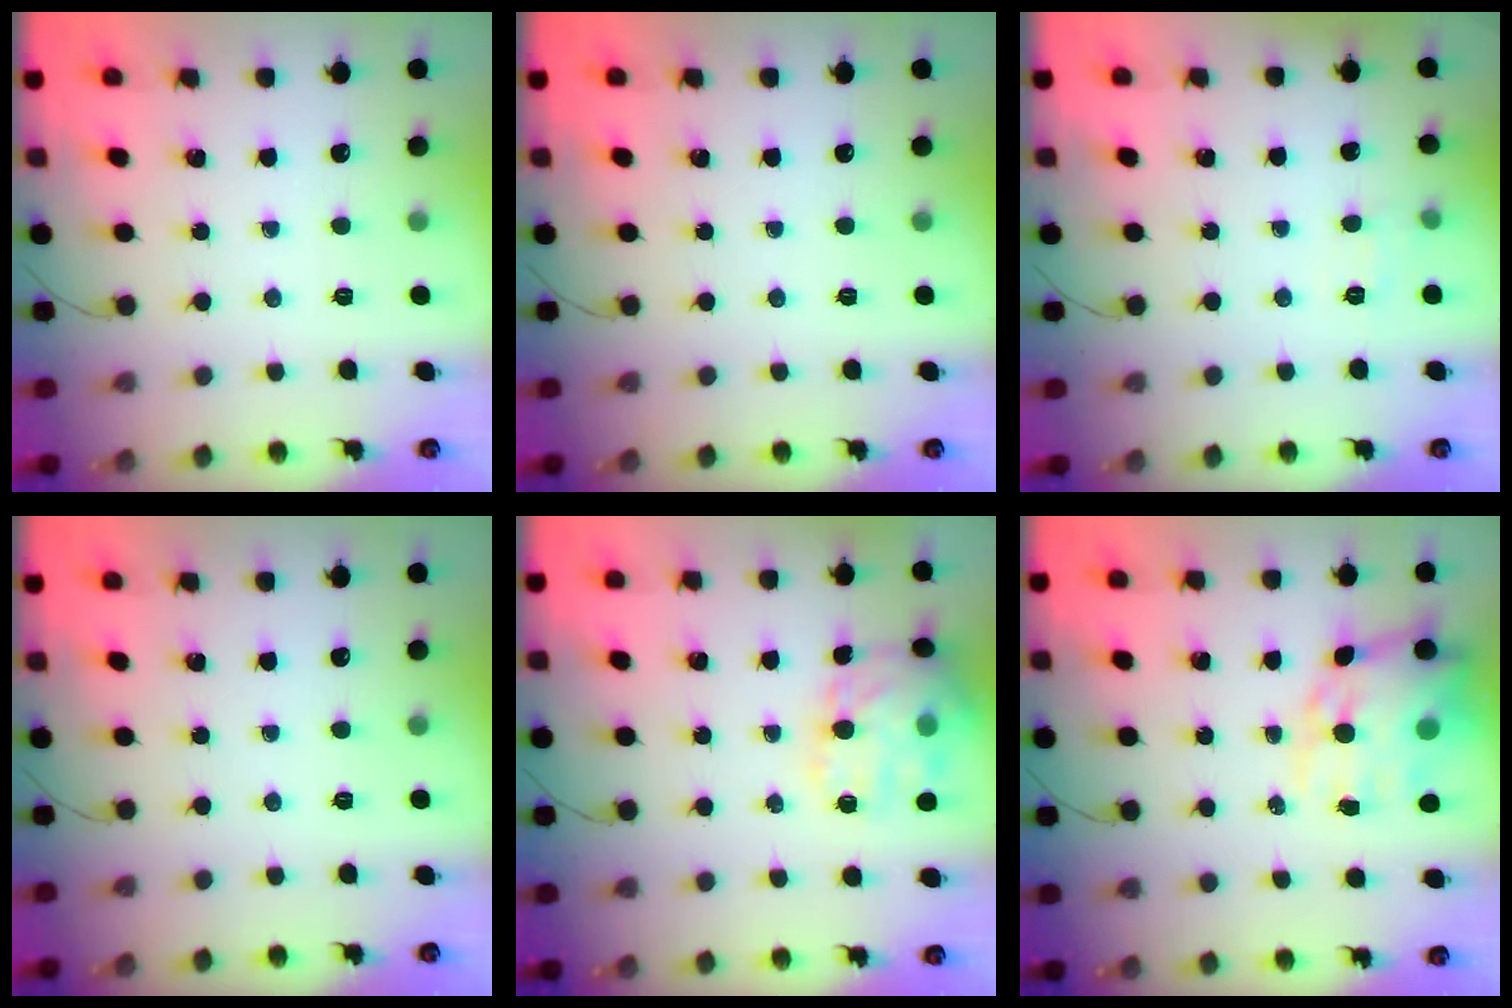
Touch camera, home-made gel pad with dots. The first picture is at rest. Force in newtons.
{"total": 0.0}
{"total": 5.5, "press": 5.2, "slide": 1.5}
{"total": 0.0}
{"total": 18.4, "press": 18.3, "slide": 1.6}
{"total": 16.3, "press": 15.7, "slide": 4.2}